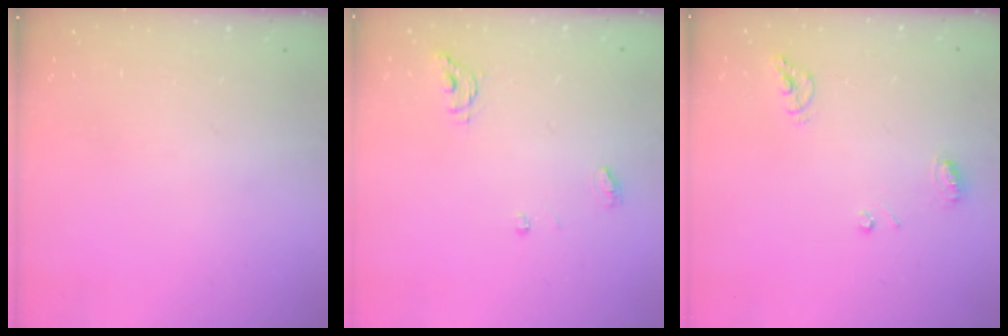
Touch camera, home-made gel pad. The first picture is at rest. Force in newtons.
{"total": 5.3, "press": 5.3, "slide": 0.4}
{"total": 7.5, "press": 7.4, "slide": 0.9}